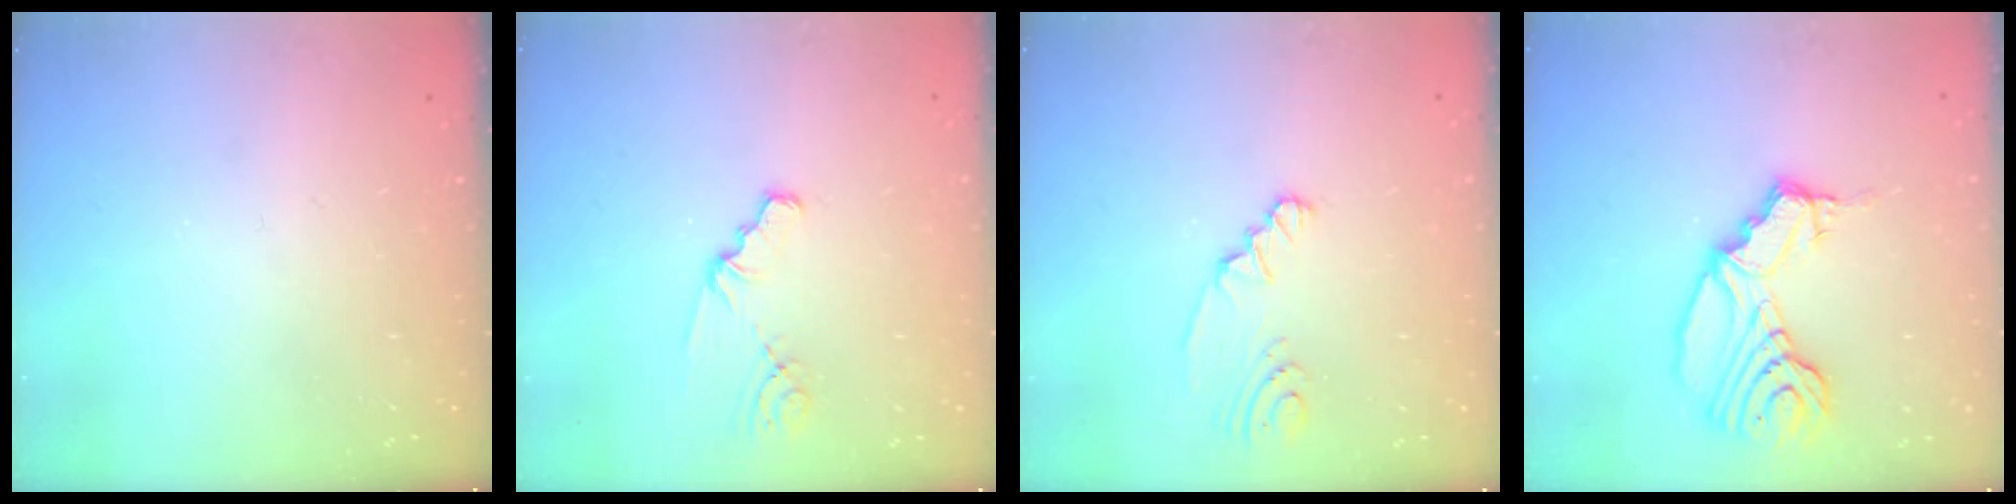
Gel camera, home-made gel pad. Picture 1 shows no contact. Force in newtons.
{"total": 1.9, "press": 1.9, "slide": 0.3}
{"total": 2.6, "press": 2.1, "slide": 1.5}
{"total": 14.1, "press": 13.9, "slide": 2.7}